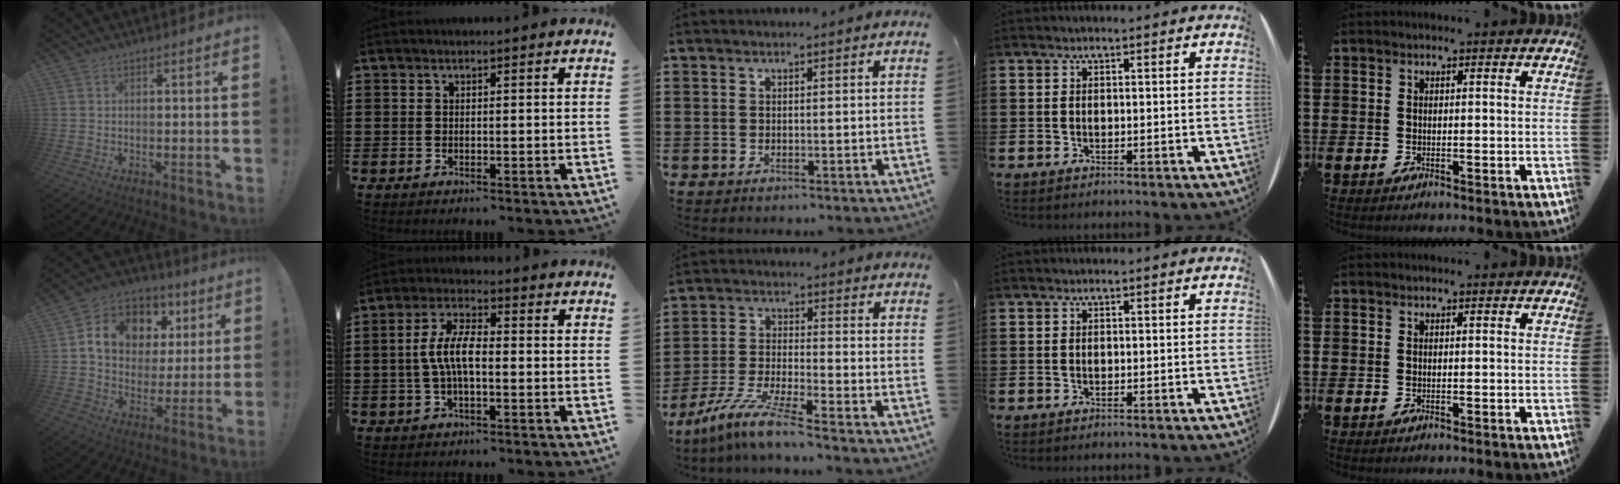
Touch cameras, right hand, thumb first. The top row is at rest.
{"thumb": {"total": 13.6, "force": [5.1, 10.6, 6.9], "torque": [-0.100, -0.020, 0.098]}, "index": {"total": 6.7, "force": [-0.5, 2.4, 6.2], "torque": [-0.140, -0.003, -0.016]}, "middle": {"total": 7.4, "force": [-6.3, -0.4, 4.0], "torque": [-0.096, -0.017, -0.128]}}